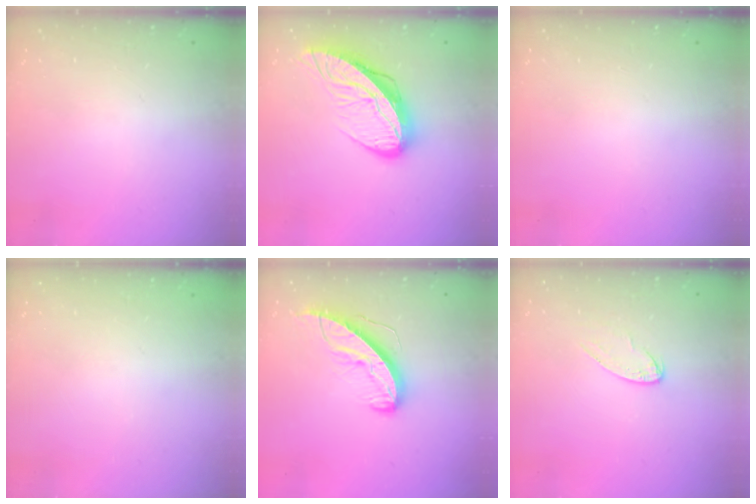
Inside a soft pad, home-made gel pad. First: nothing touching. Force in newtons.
{"total": 12.5, "press": 12.5, "slide": 1.3}
{"total": 0.0}
{"total": 0.0}
{"total": 11.0, "press": 11.0, "slide": 1.0}
{"total": 7.1, "press": 7.0, "slide": 0.6}